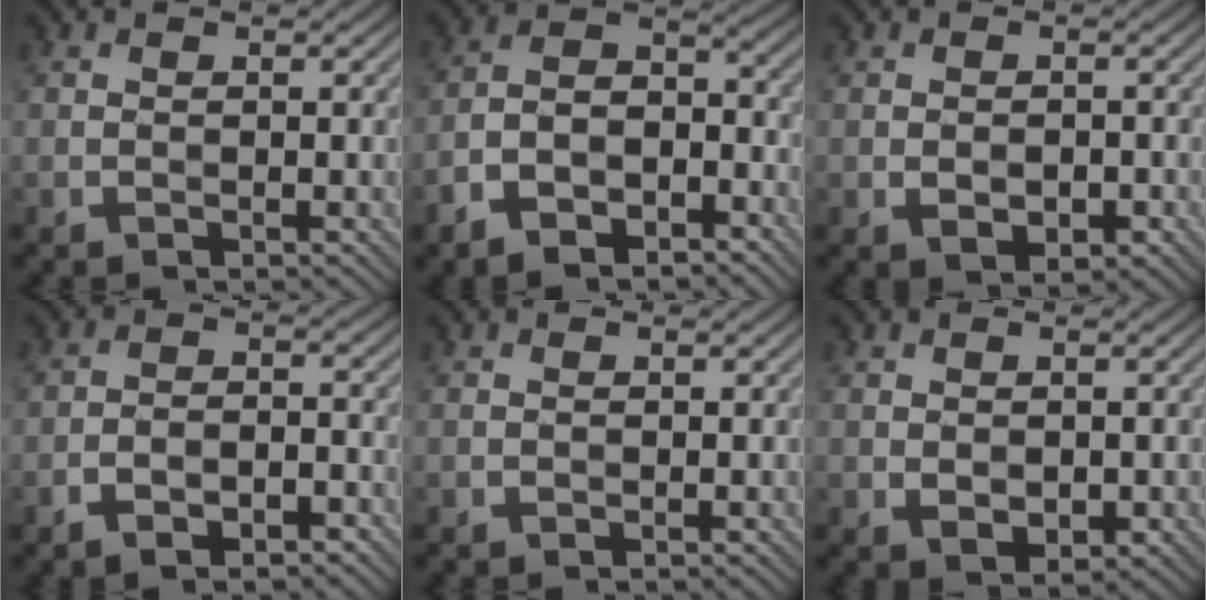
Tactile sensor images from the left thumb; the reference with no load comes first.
{"total": 8.2, "force": [-5.4, 4.2, 4.5], "torque": [-0.084, -0.007, -0.108]}
{"total": 3.1, "force": [-1.0, 1.9, 2.2], "torque": [-0.036, -0.008, -0.014]}
{"total": 4.7, "force": [-3.0, 2.0, 3.0], "torque": [-0.049, 0.004, -0.051]}
{"total": 0.0}
{"total": 2.0, "force": [-0.2, 1.4, 1.5], "torque": [-0.029, -0.008, 0.004]}